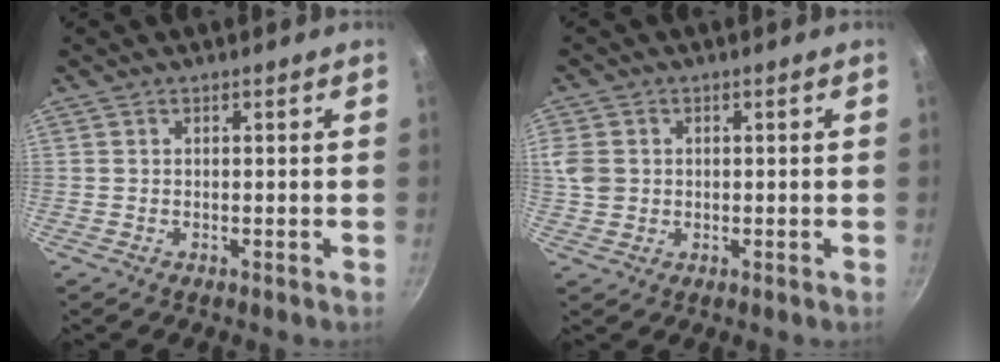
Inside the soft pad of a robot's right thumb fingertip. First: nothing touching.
{"total": 5.4, "force": [0.8, 4.7, 2.6], "torque": [-0.047, -0.002, 0.014]}